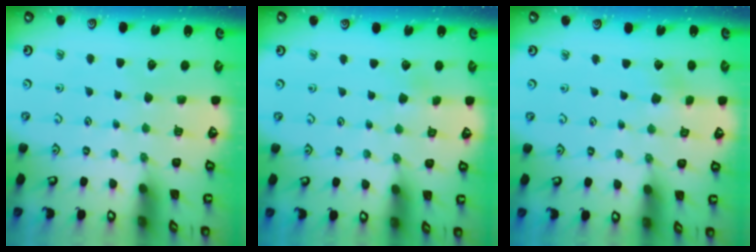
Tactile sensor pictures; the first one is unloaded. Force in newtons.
{"total": 1.6, "press": 1.6, "slide": 0.0}
{"total": 2.3, "press": 2.3, "slide": 0.4}